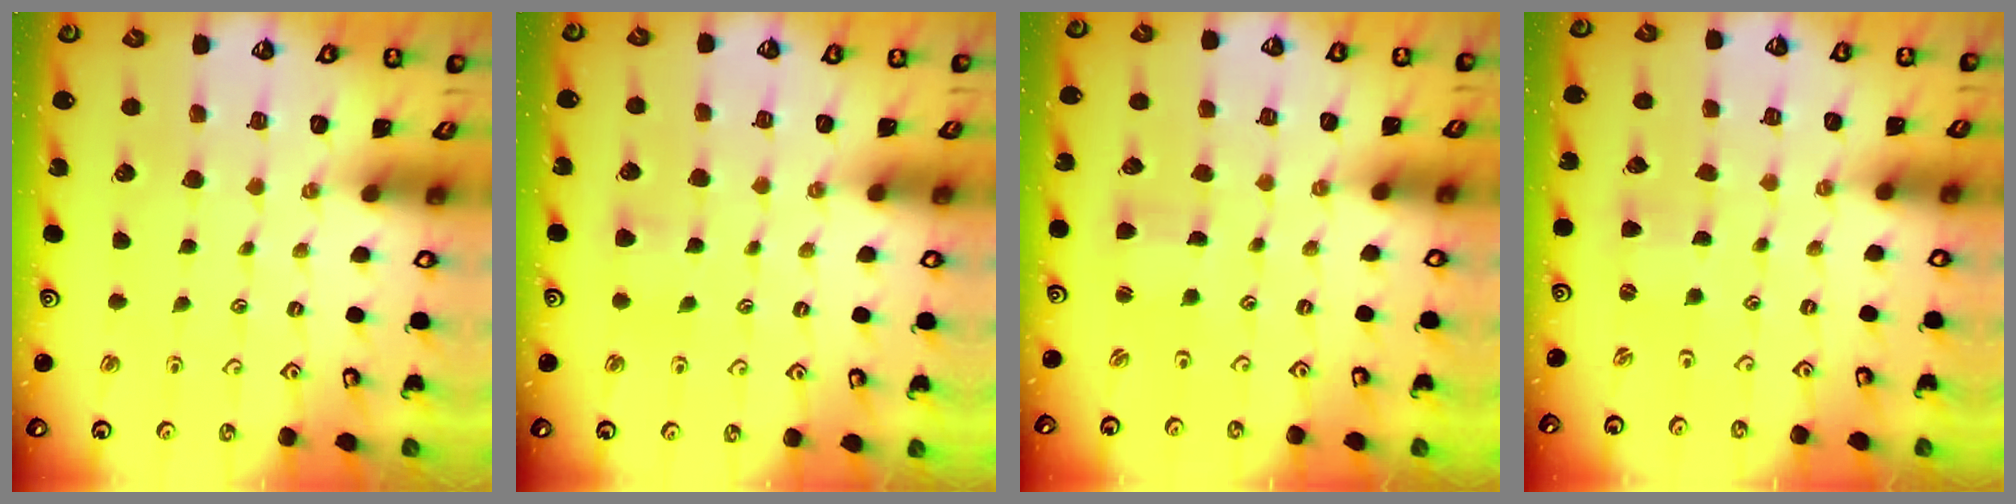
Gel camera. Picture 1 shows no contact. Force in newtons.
{"total": 4.1, "press": 4.1, "slide": 0.6}
{"total": 1.0, "press": 1.0, "slide": 0.1}
{"total": 0.9, "press": 0.9, "slide": 0.2}